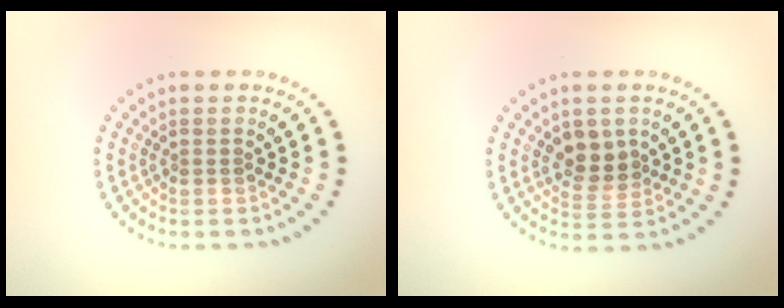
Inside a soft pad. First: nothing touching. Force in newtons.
{"total": 3.3, "press": 3.0, "slide": 1.2}